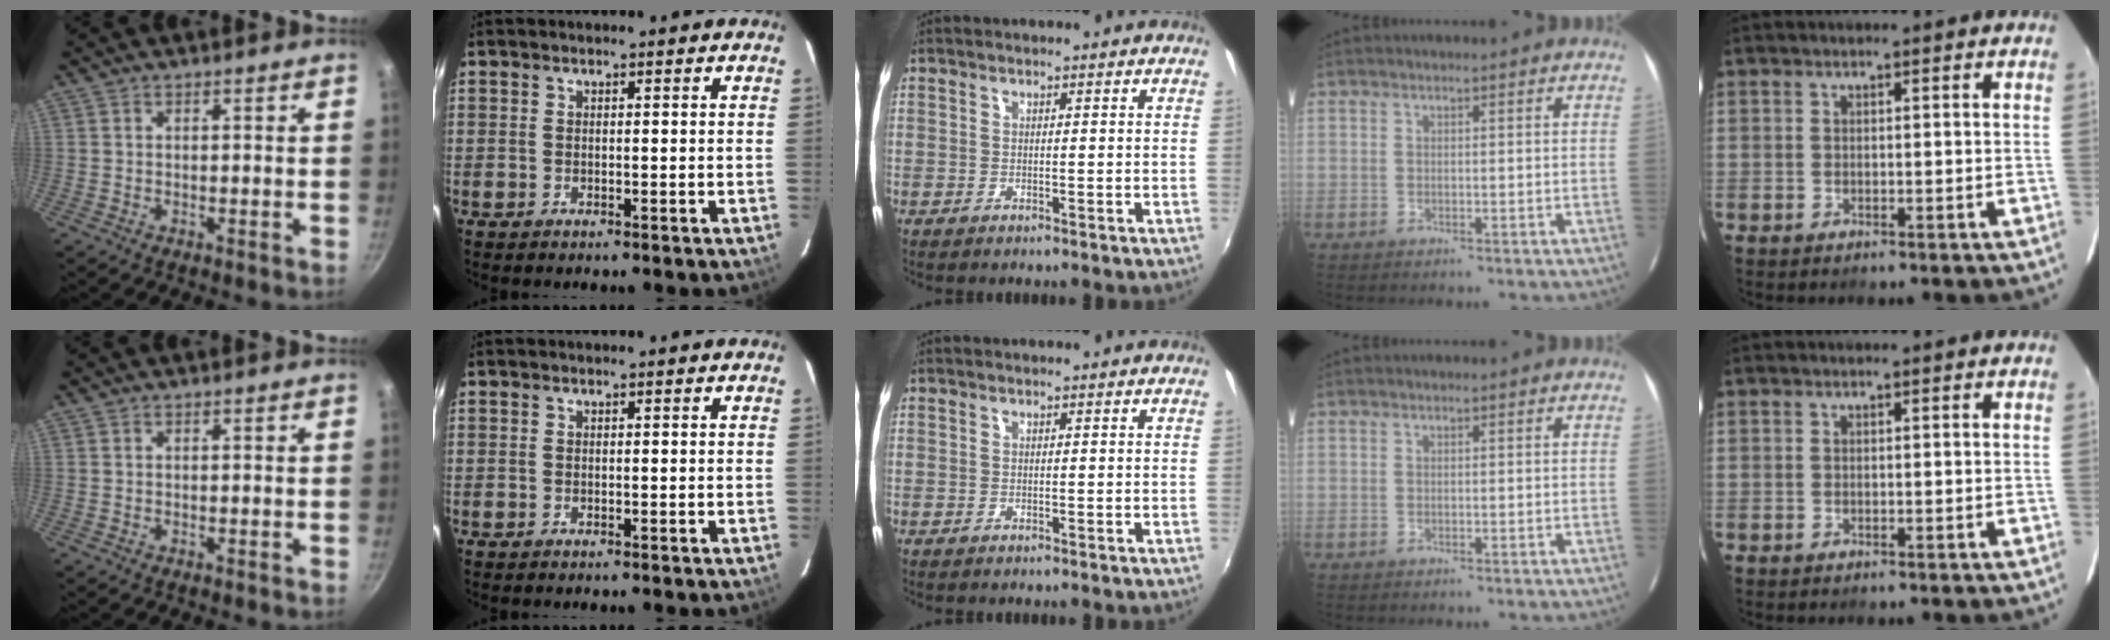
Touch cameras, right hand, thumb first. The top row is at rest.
{}